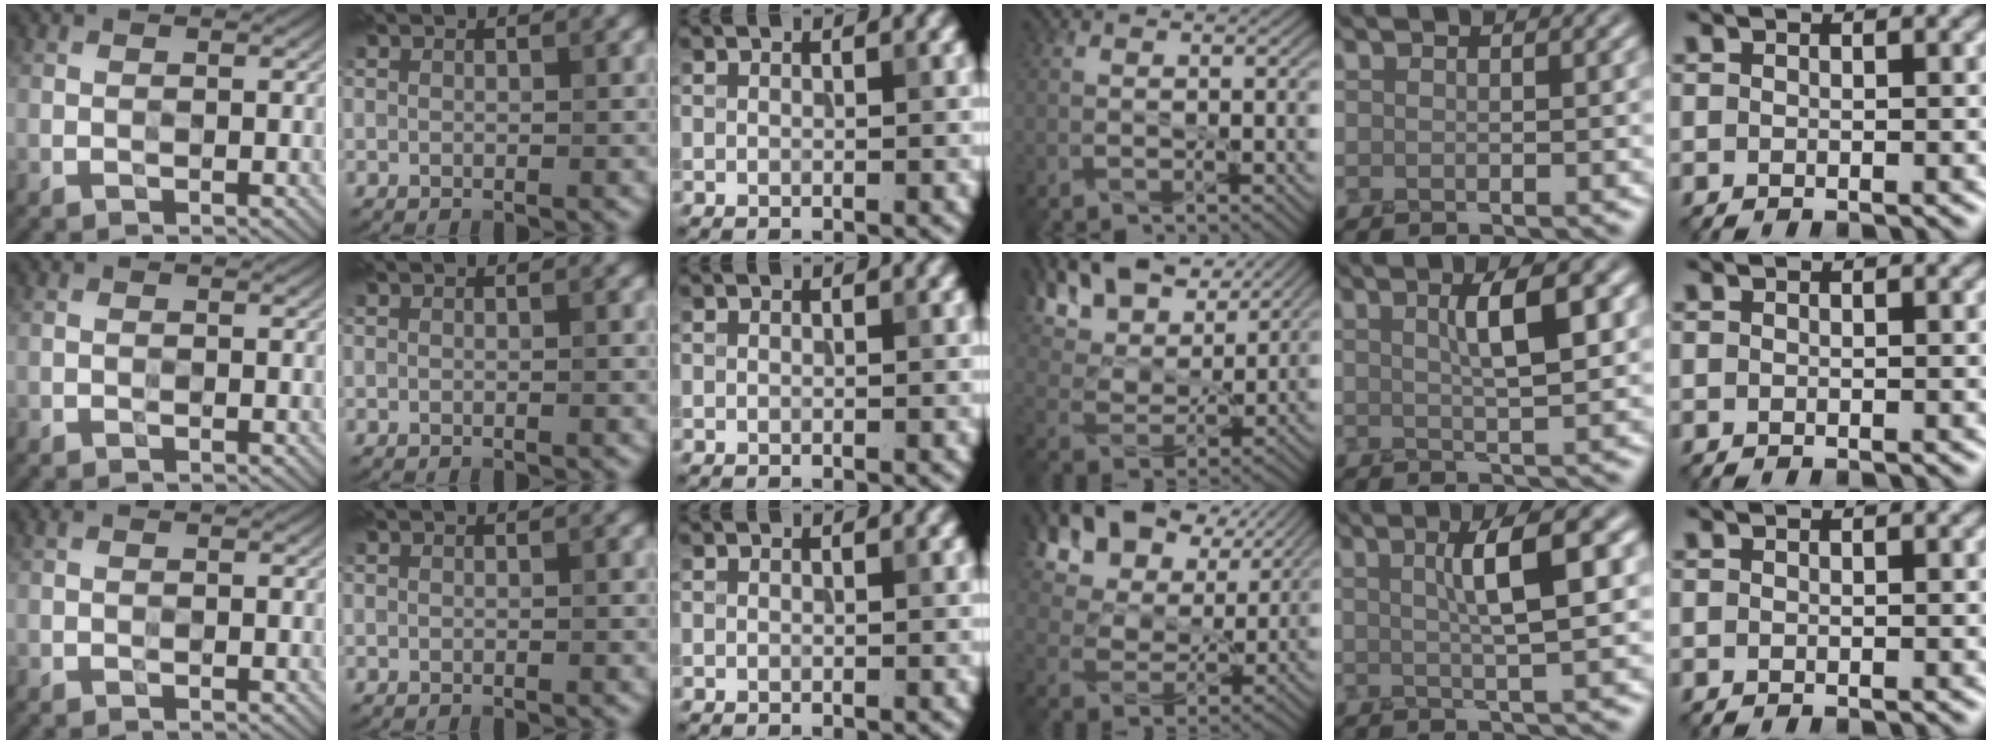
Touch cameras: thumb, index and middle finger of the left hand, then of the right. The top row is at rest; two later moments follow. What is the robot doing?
{"motion": "peel", "object": "velcro strap"}